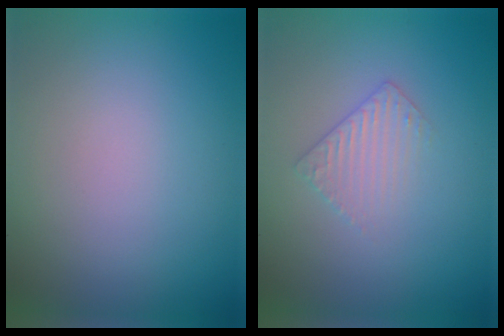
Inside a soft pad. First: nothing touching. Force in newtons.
{"total": 1.9, "press": 1.9, "slide": 0.5}